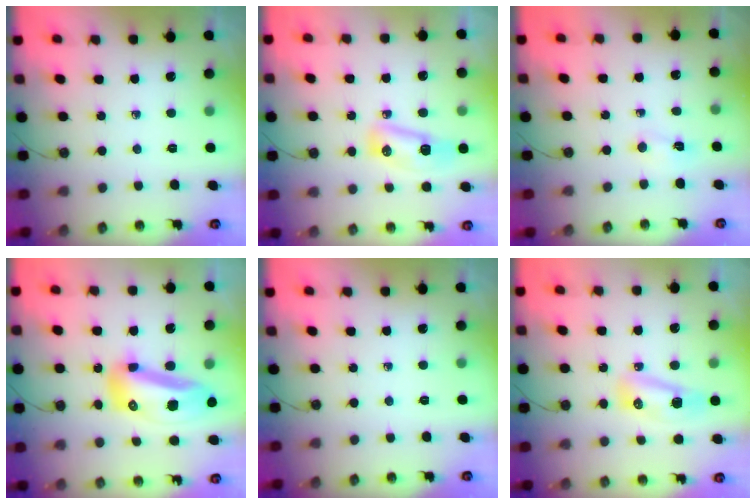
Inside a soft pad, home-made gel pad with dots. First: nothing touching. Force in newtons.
{"total": 9.1, "press": 9.0, "slide": 1.1}
{"total": 2.8, "press": 2.7, "slide": 0.7}
{"total": 15.8, "press": 15.7, "slide": 1.9}
{"total": 0.0}
{"total": 7.7, "press": 7.6, "slide": 1.2}